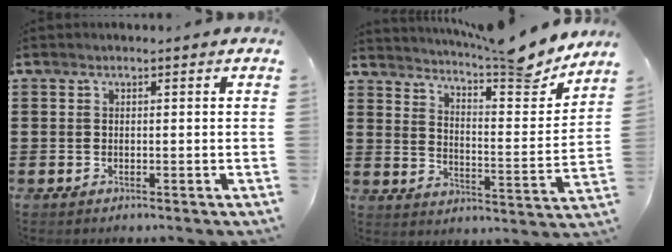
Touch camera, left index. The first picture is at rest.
{"total": 8.9, "force": [8.1, 0.6, 3.5], "torque": [-0.060, -0.059, 0.135]}